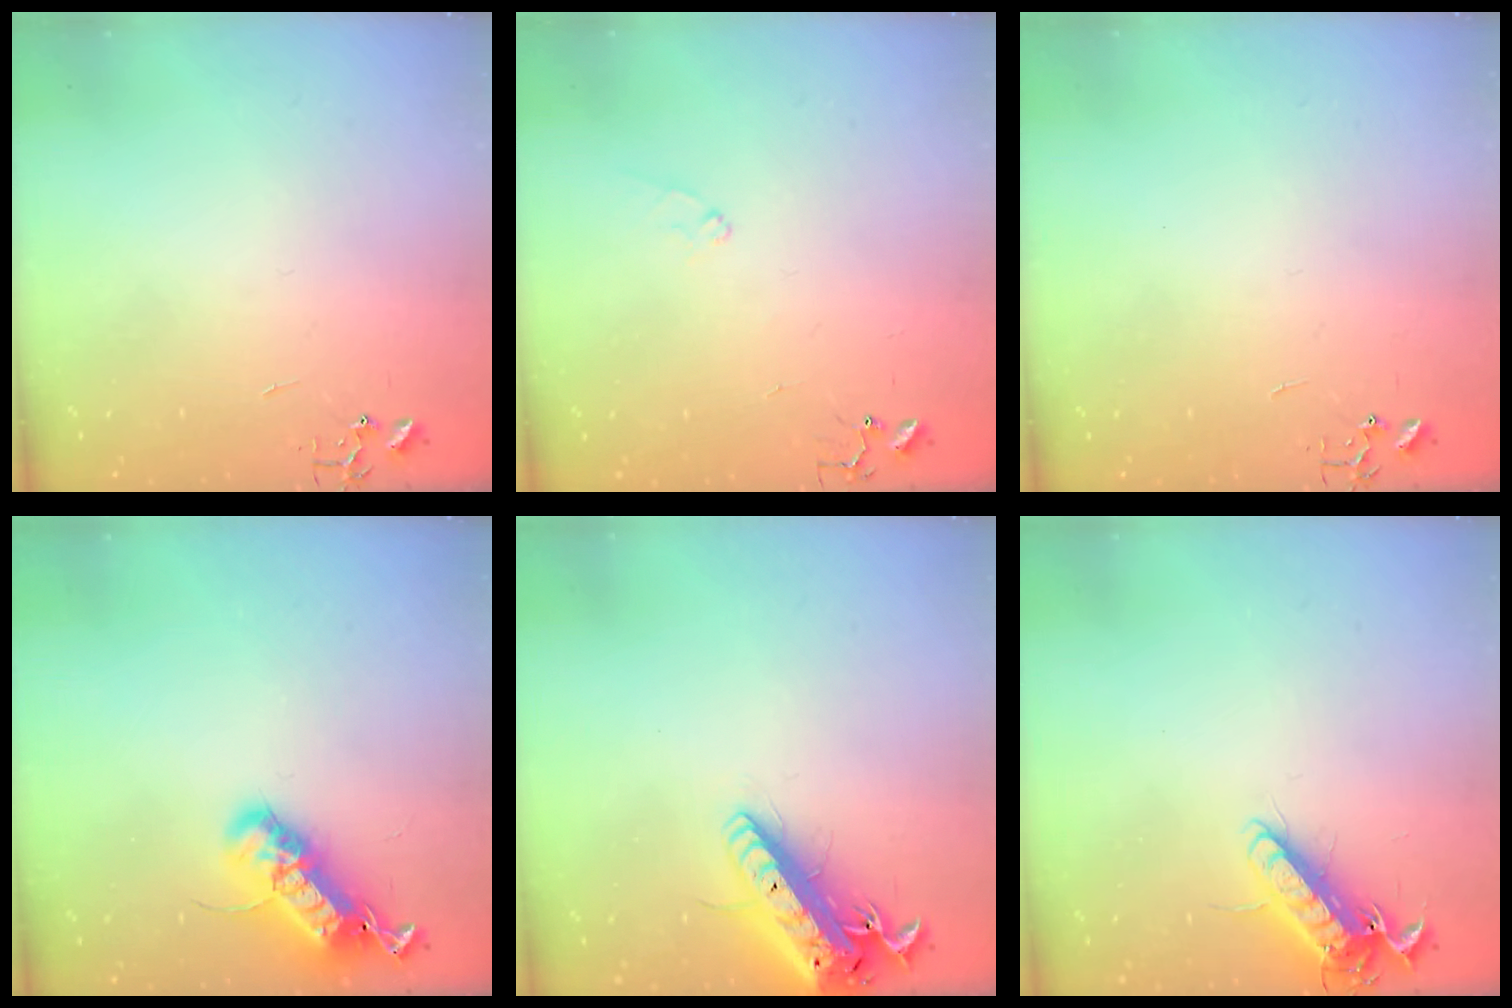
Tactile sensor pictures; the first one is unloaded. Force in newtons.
{"total": 7.5, "press": 7.5, "slide": 0.7}
{"total": 0.0}
{"total": 21.0, "press": 21.0, "slide": 0.4}
{"total": 16.9, "press": 16.6, "slide": 3.2}
{"total": 12.9, "press": 12.8, "slide": 1.7}